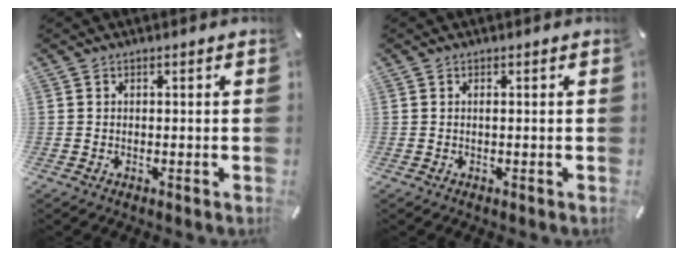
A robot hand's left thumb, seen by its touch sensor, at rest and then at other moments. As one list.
[{"total": 0.6, "force": [0.0, 0.0, 0.6], "torque": [-0.011, -0.001, 0.000]}]